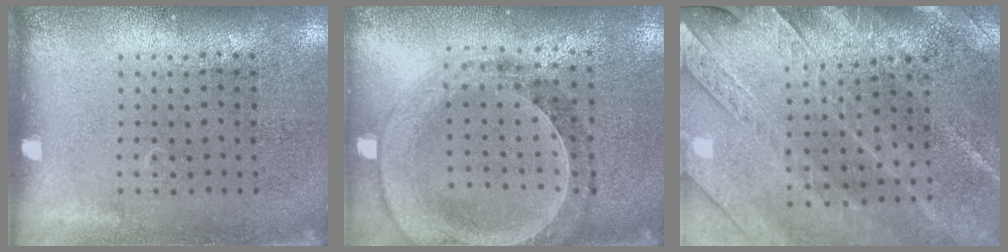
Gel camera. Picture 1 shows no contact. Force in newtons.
{"total": 0.9, "press": 0.9, "slide": 0.2}
{"total": 3.0, "press": 3.0, "slide": 0.4}